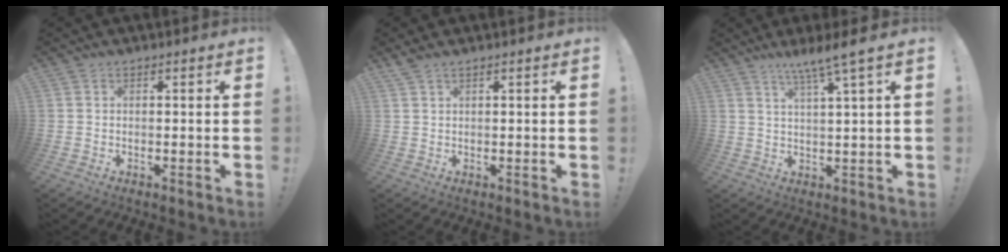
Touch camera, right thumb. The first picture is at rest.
{"total": 1.7, "force": [1.4, 0.4, 1.0], "torque": [-0.024, -0.004, 0.026]}
{"total": 7.1, "force": [4.9, -1.1, 4.9], "torque": [-0.085, -0.034, 0.077]}